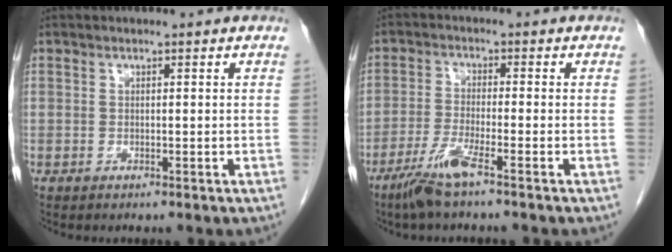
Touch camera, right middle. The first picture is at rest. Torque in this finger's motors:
{"motor_torque": [0.53, -0.45, 0.08, 0.05]}